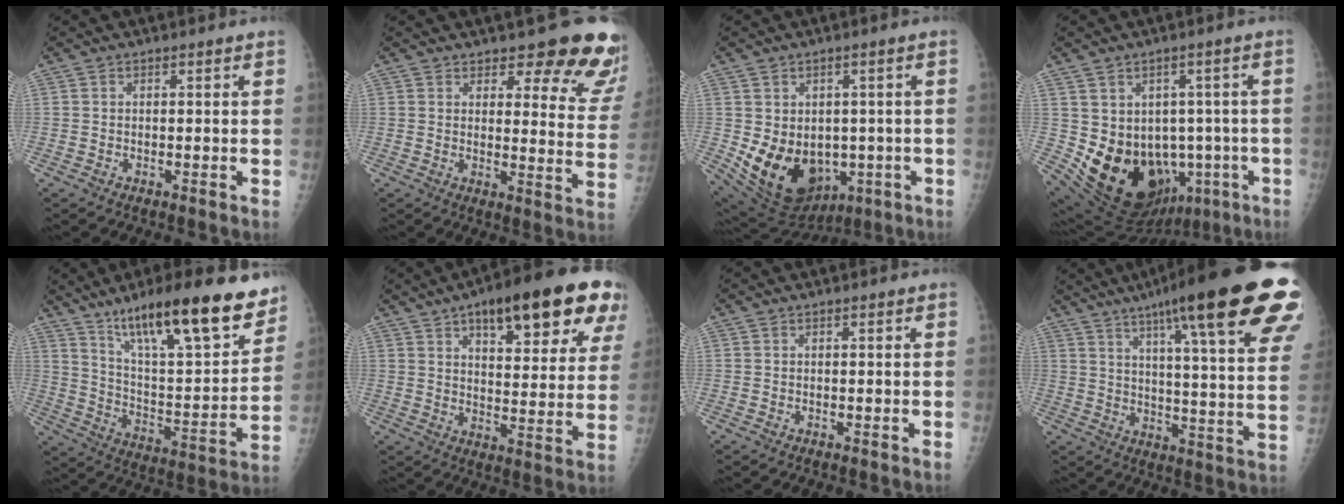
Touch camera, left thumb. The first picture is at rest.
{"total": 12.7, "force": [10.4, 4.1, 6.2], "torque": [-0.022, -0.070, 0.103]}
{"total": 15.7, "force": [-2.7, 12.1, 9.6], "torque": [-0.142, -0.003, -0.004]}
{"total": 18.4, "force": [-4.0, 13.8, 11.5], "torque": [-0.153, 0.006, -0.021]}
{"total": 25.0, "force": [16.8, 6.1, 17.4], "torque": [-0.243, -0.061, 0.276]}
{"total": 23.8, "force": [12.9, 8.3, 18.2], "torque": [-0.215, -0.018, 0.177]}
{"total": 0.0}
{"total": 30.4, "force": [18.1, 4.8, 23.9], "torque": [-0.277, -0.036, 0.248]}